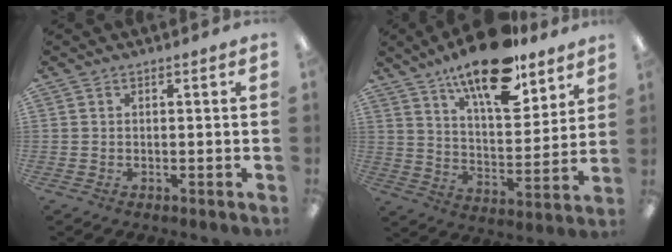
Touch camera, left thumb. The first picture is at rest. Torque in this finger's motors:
{"motor_torque": [1.02, 0.84, 1.68, -1.15, 0.21]}